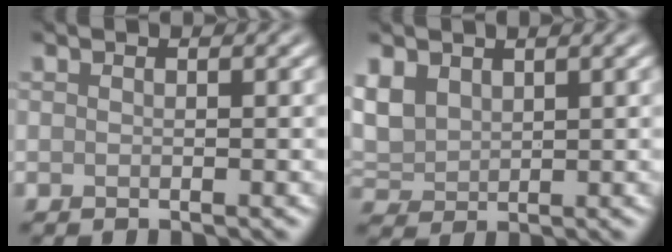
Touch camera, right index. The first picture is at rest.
{"total": 3.7, "force": [1.8, 2.5, 2.0], "torque": [-0.055, 0.004, 0.035]}